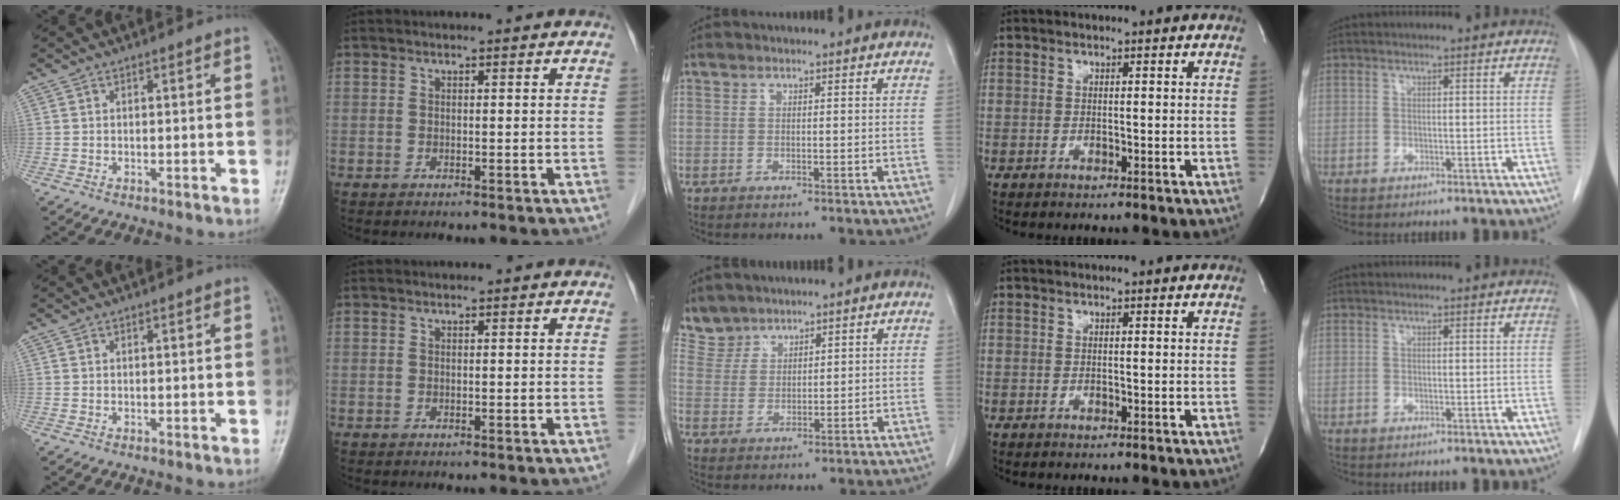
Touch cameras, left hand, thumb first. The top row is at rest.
{"middle": {"total": 4.1, "force": [3.8, 1.5, -0.6], "torque": [0.013, 0.005, 0.084]}}